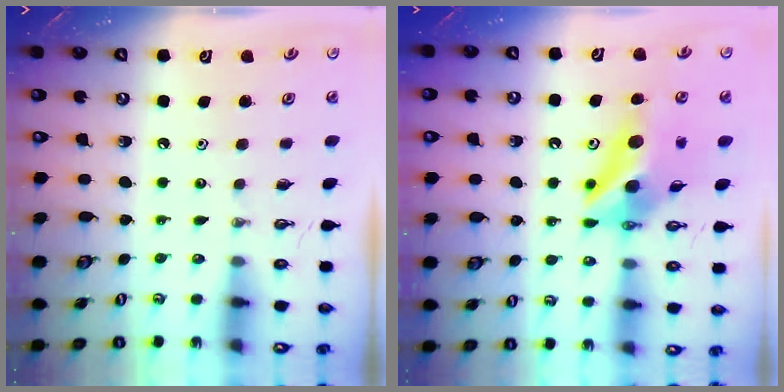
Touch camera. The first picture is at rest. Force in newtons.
{"total": 11.8, "press": 11.8, "slide": 1.2}